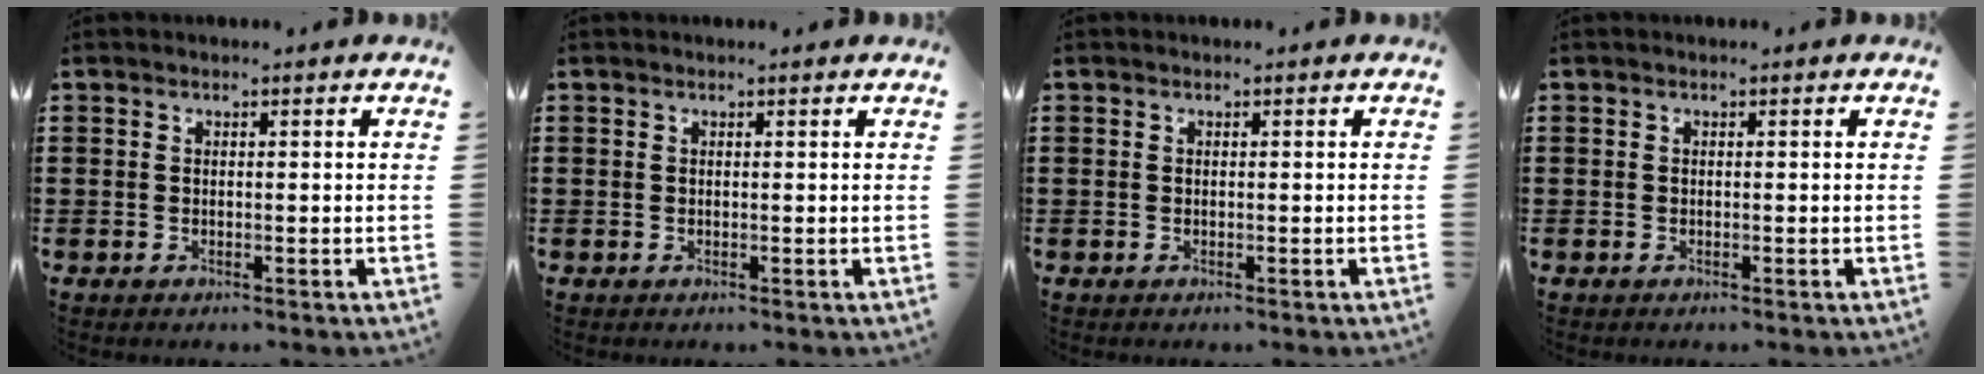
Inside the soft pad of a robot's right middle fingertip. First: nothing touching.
{"total": 0.0}
{"total": 0.0}
{"total": 0.0}